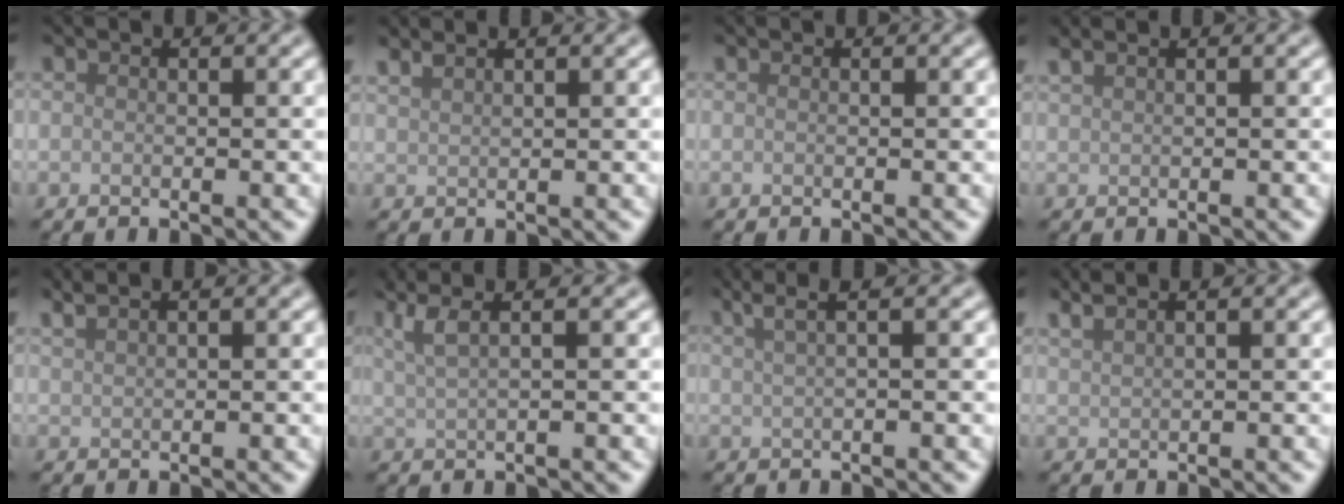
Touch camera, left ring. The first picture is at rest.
{"total": 1.6, "force": [1.4, 0.4, 0.7], "torque": [-0.010, 0.007, 0.023]}
{"total": 0.0}
{"total": 1.8, "force": [1.4, 0.6, 1.0], "torque": [-0.016, 0.004, 0.016]}
{"total": 2.7, "force": [2.2, 0.9, 1.4], "torque": [-0.013, 0.013, 0.017]}
{"total": 4.0, "force": [2.3, 1.3, 3.0], "torque": [-0.048, 0.019, 0.020]}
{"total": 4.1, "force": [2.4, 1.5, 2.9], "torque": [-0.032, 0.020, 0.012]}
{"total": 3.1, "force": [2.5, 1.0, 1.6], "torque": [-0.016, 0.016, 0.020]}